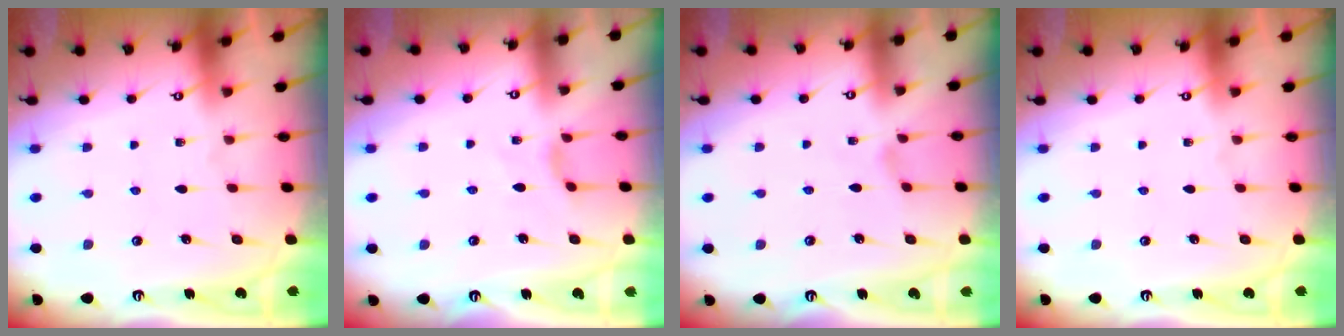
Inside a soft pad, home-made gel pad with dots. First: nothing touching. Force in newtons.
{"total": 2.7, "press": 2.6, "slide": 0.6}
{"total": 1.3, "press": 1.3, "slide": 0.4}
{"total": 0.0}